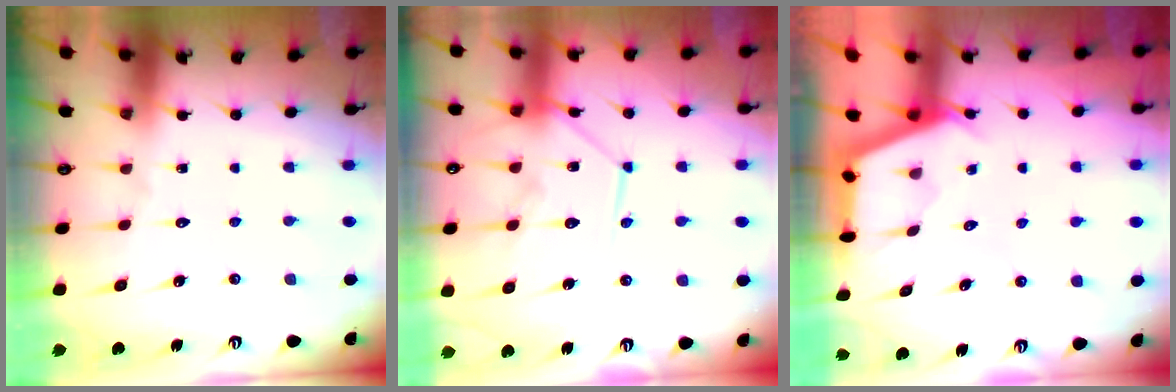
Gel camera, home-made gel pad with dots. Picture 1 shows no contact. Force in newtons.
{"total": 12.9, "press": 12.8, "slide": 1.6}
{"total": 2.9, "press": 2.8, "slide": 0.3}